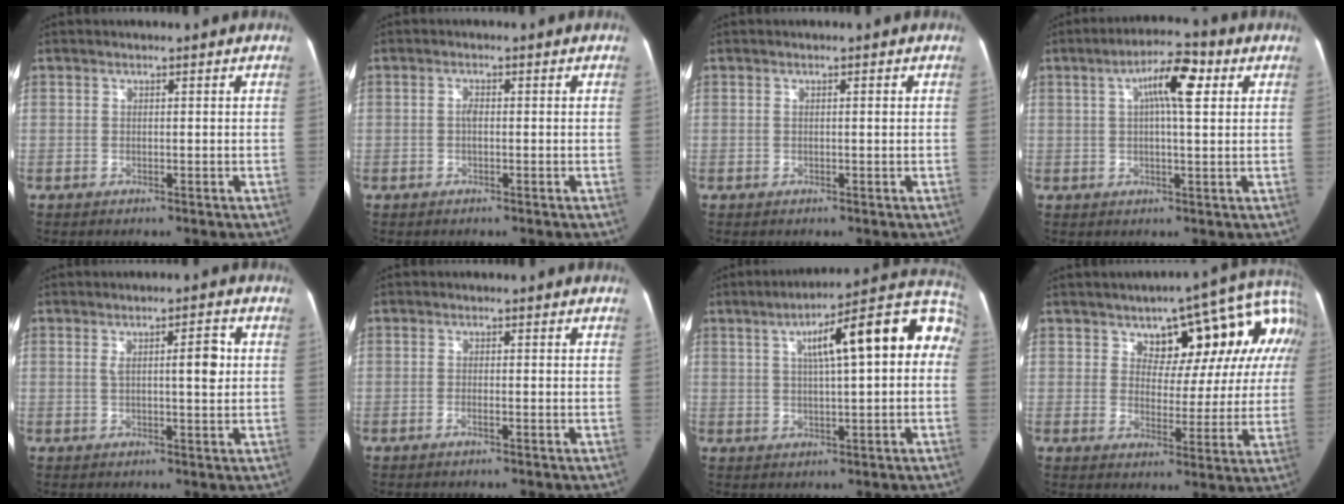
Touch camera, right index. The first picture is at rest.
{"total": 1.3, "force": [-0.1, 0.5, 1.1], "torque": [-0.022, 0.003, -0.004]}
{"total": 0.9, "force": [0.2, 0.1, 0.9], "torque": [-0.016, 0.005, 0.004]}
{"total": 8.1, "force": [2.6, 1.6, 7.5], "torque": [-0.129, 0.022, 0.039]}
{"total": 5.0, "force": [0.9, 1.0, 4.9], "torque": [-0.075, 0.008, 0.013]}
{"total": 0.8, "force": [-0.6, -0.1, 0.5], "torque": [-0.009, -0.004, -0.014]}
{"total": 16.3, "force": [3.9, 3.7, 15.4], "torque": [-0.205, 0.054, 0.048]}
{"total": 13.3, "force": [6.1, 6.9, 9.6], "torque": [-0.106, 0.034, 0.073]}